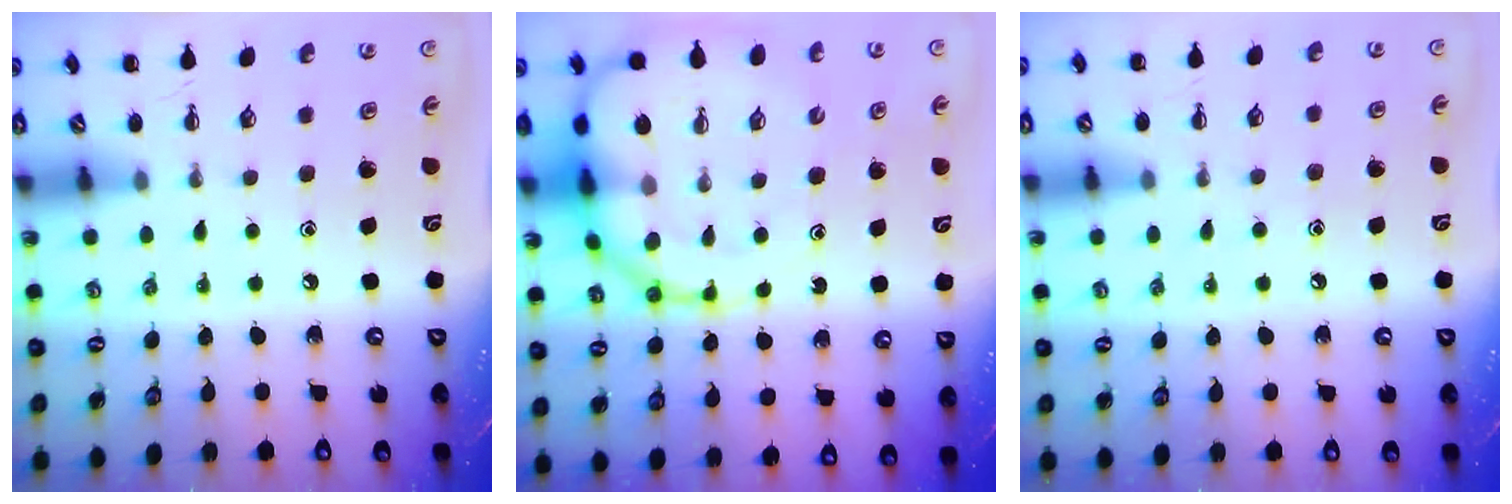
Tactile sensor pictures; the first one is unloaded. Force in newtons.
{"total": 16.9, "press": 16.4, "slide": 4.1}
{"total": 5.5, "press": 5.4, "slide": 1.3}